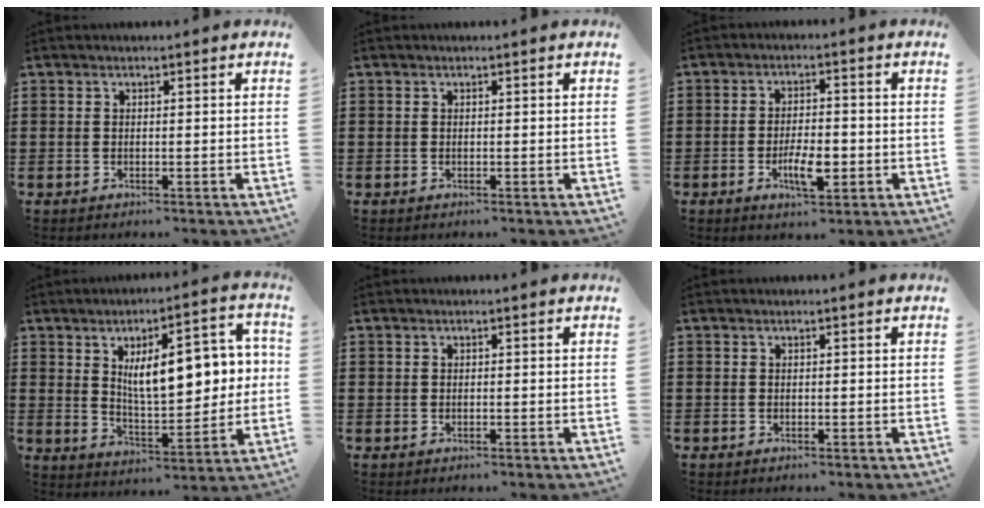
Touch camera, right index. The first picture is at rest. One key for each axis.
{"total": 0.0}
{"total": 5.7, "fx": -1.8, "fy": 2.1, "fz": 5.0, "tx": -0.096, "ty": 0.001, "tz": -0.033}
{"total": 11.7, "fx": 2.9, "fy": 5.1, "fz": 10.1, "tx": -0.154, "ty": -0.001, "tz": 0.044}
{"total": 0.0}
{"total": 0.0}